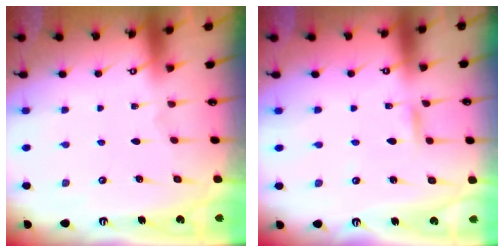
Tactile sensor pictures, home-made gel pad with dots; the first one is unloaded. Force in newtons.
{"total": 4.3, "press": 4.3, "slide": 0.5}